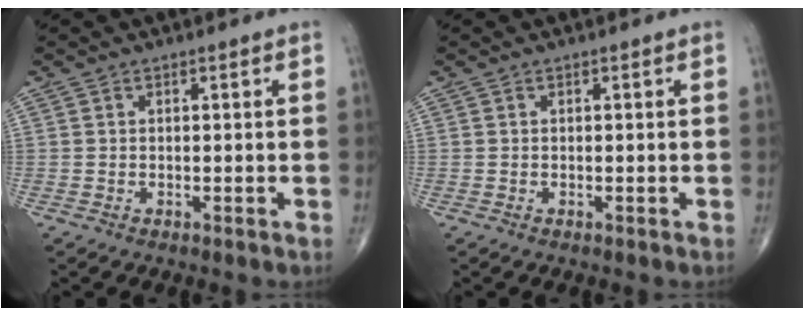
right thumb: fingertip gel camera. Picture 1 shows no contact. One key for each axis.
{"total": 0.0}